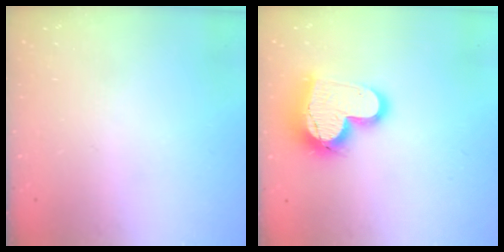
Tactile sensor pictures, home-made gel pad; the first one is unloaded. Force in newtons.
{"total": 17.1, "press": 17.0, "slide": 1.5}